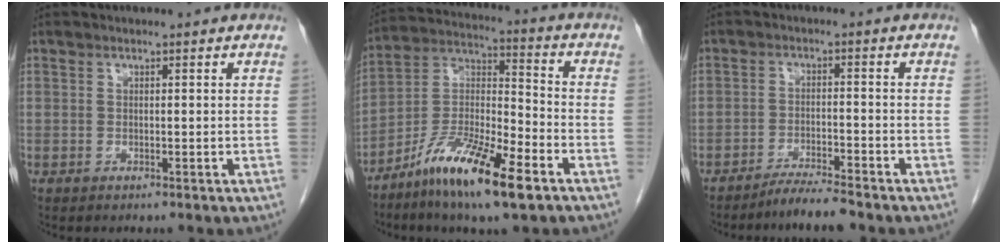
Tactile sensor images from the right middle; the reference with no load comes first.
{"total": 15.1, "force": [-9.1, 2.5, 11.8], "torque": [-0.226, -0.015, -0.164]}
{"total": 4.6, "force": [-4.2, -0.2, 2.0], "torque": [-0.032, -0.013, -0.075]}